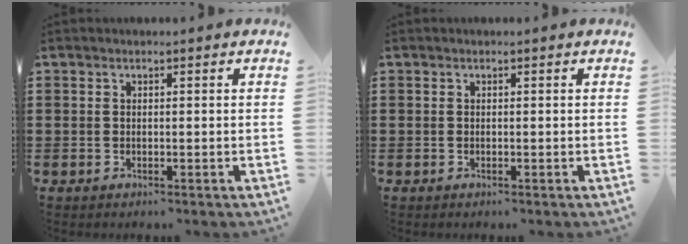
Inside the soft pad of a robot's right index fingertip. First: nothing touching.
{"total": 0.0}